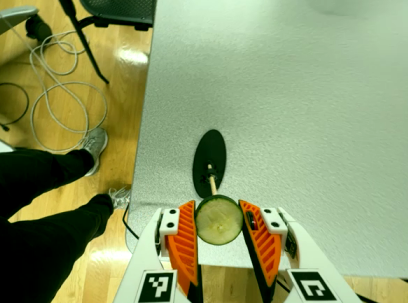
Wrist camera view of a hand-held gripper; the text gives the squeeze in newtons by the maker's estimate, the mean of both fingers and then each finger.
{"total": 9.2, "left": 9.2, "right": 9.3}